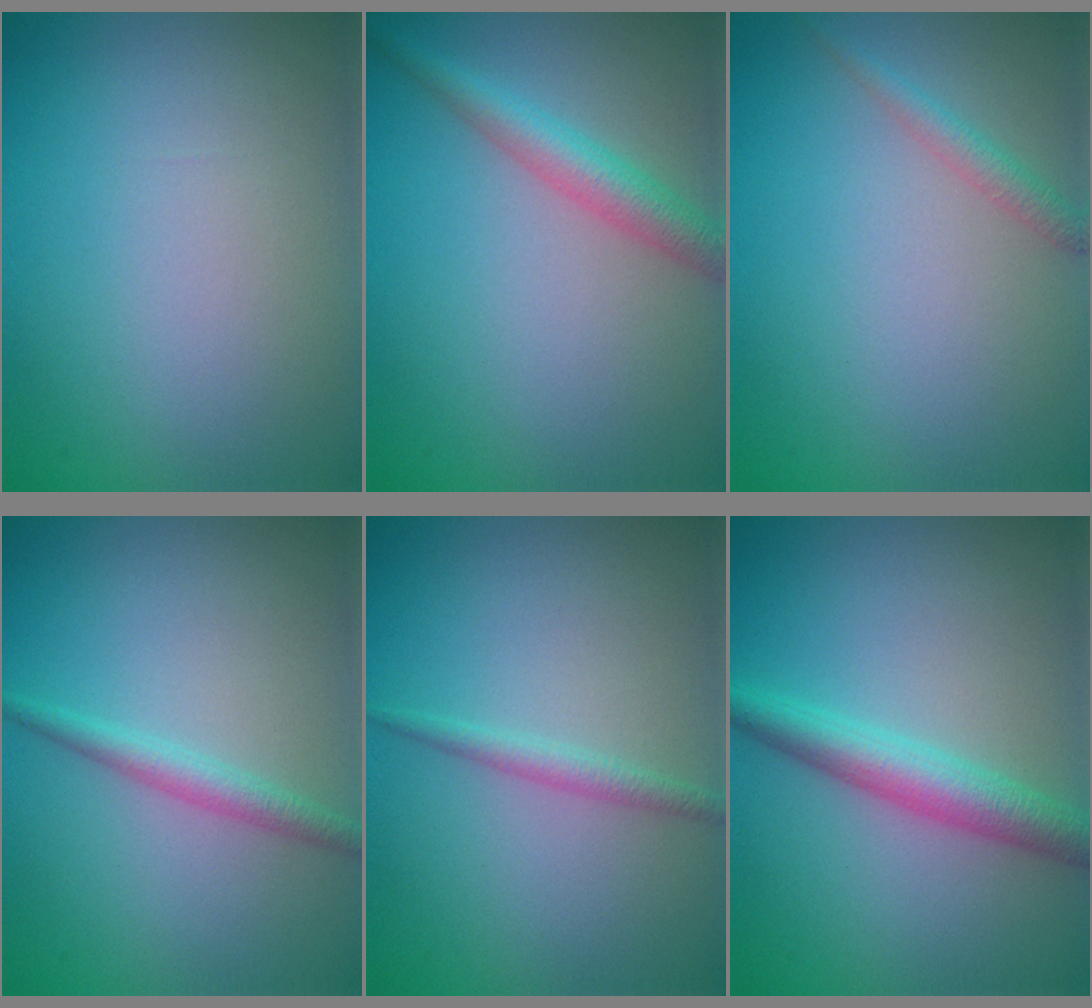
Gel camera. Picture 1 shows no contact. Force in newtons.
{"total": 3.3, "press": 3.3, "slide": 0.1}
{"total": 1.5, "press": 1.5, "slide": 0.1}
{"total": 1.9, "press": 1.9, "slide": 0.1}
{"total": 1.4, "press": 1.4, "slide": 0.1}
{"total": 3.9, "press": 3.9, "slide": 0.1}